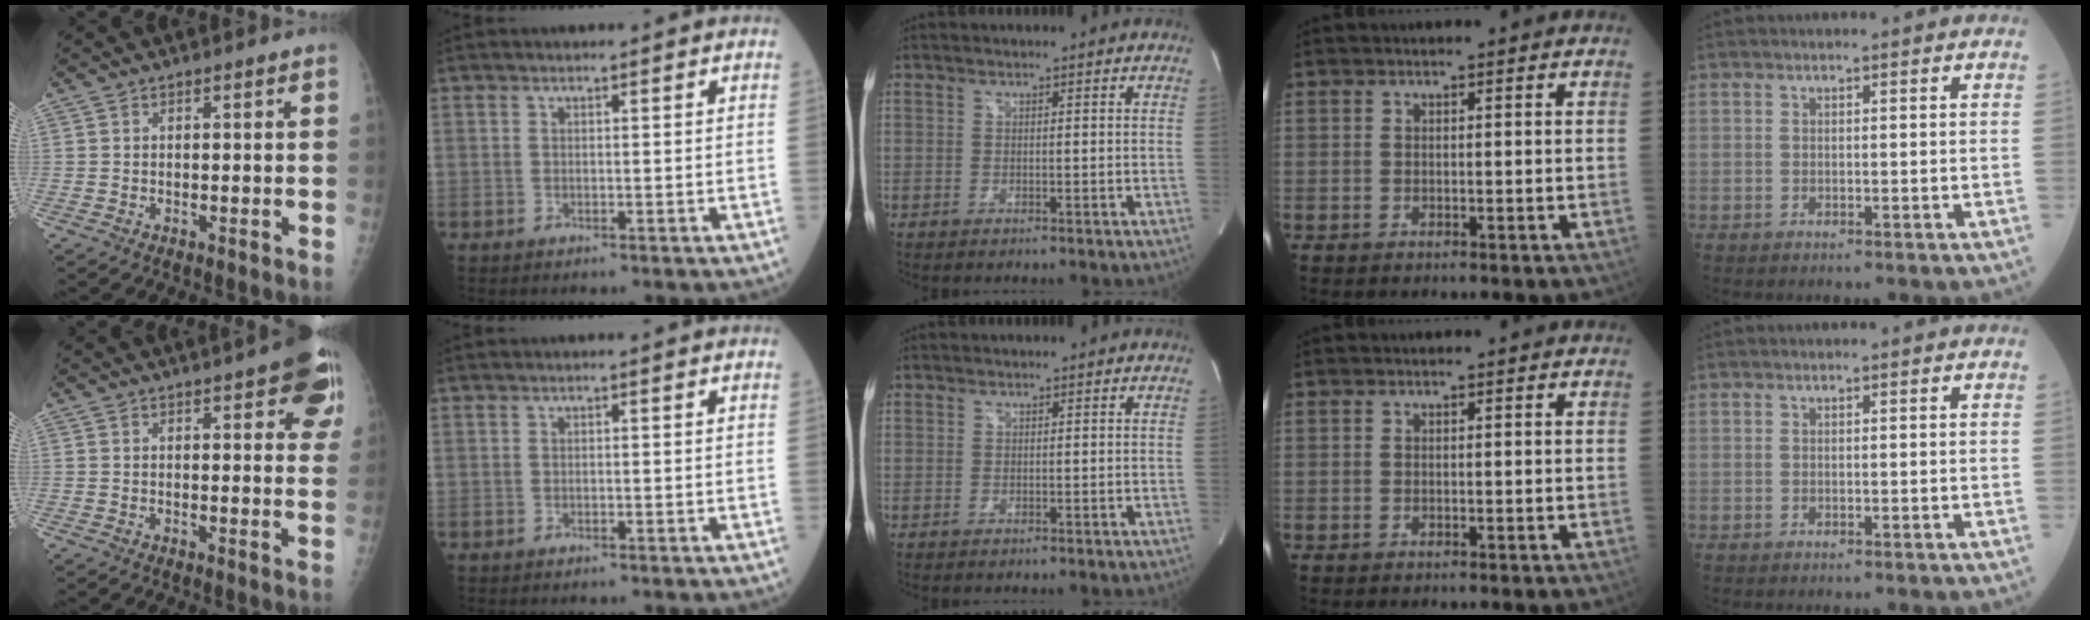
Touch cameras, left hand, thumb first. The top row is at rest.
{"thumb": {"total": 11.6, "force": [5.8, 3.7, 9.3], "torque": [-0.080, -0.015, 0.063]}, "middle": {"total": 0.7, "force": [0.6, 0.5, 0.0], "torque": [0.002, 0.003, 0.008]}}